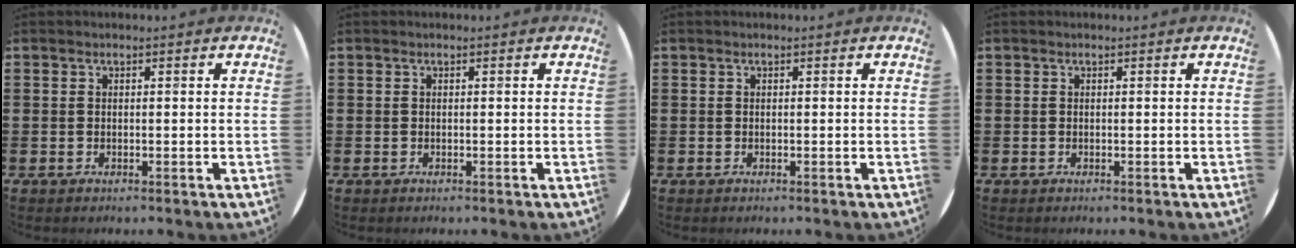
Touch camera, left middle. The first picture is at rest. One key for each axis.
{"total": 0.0}
{"total": 0.0}
{"total": 0.0}